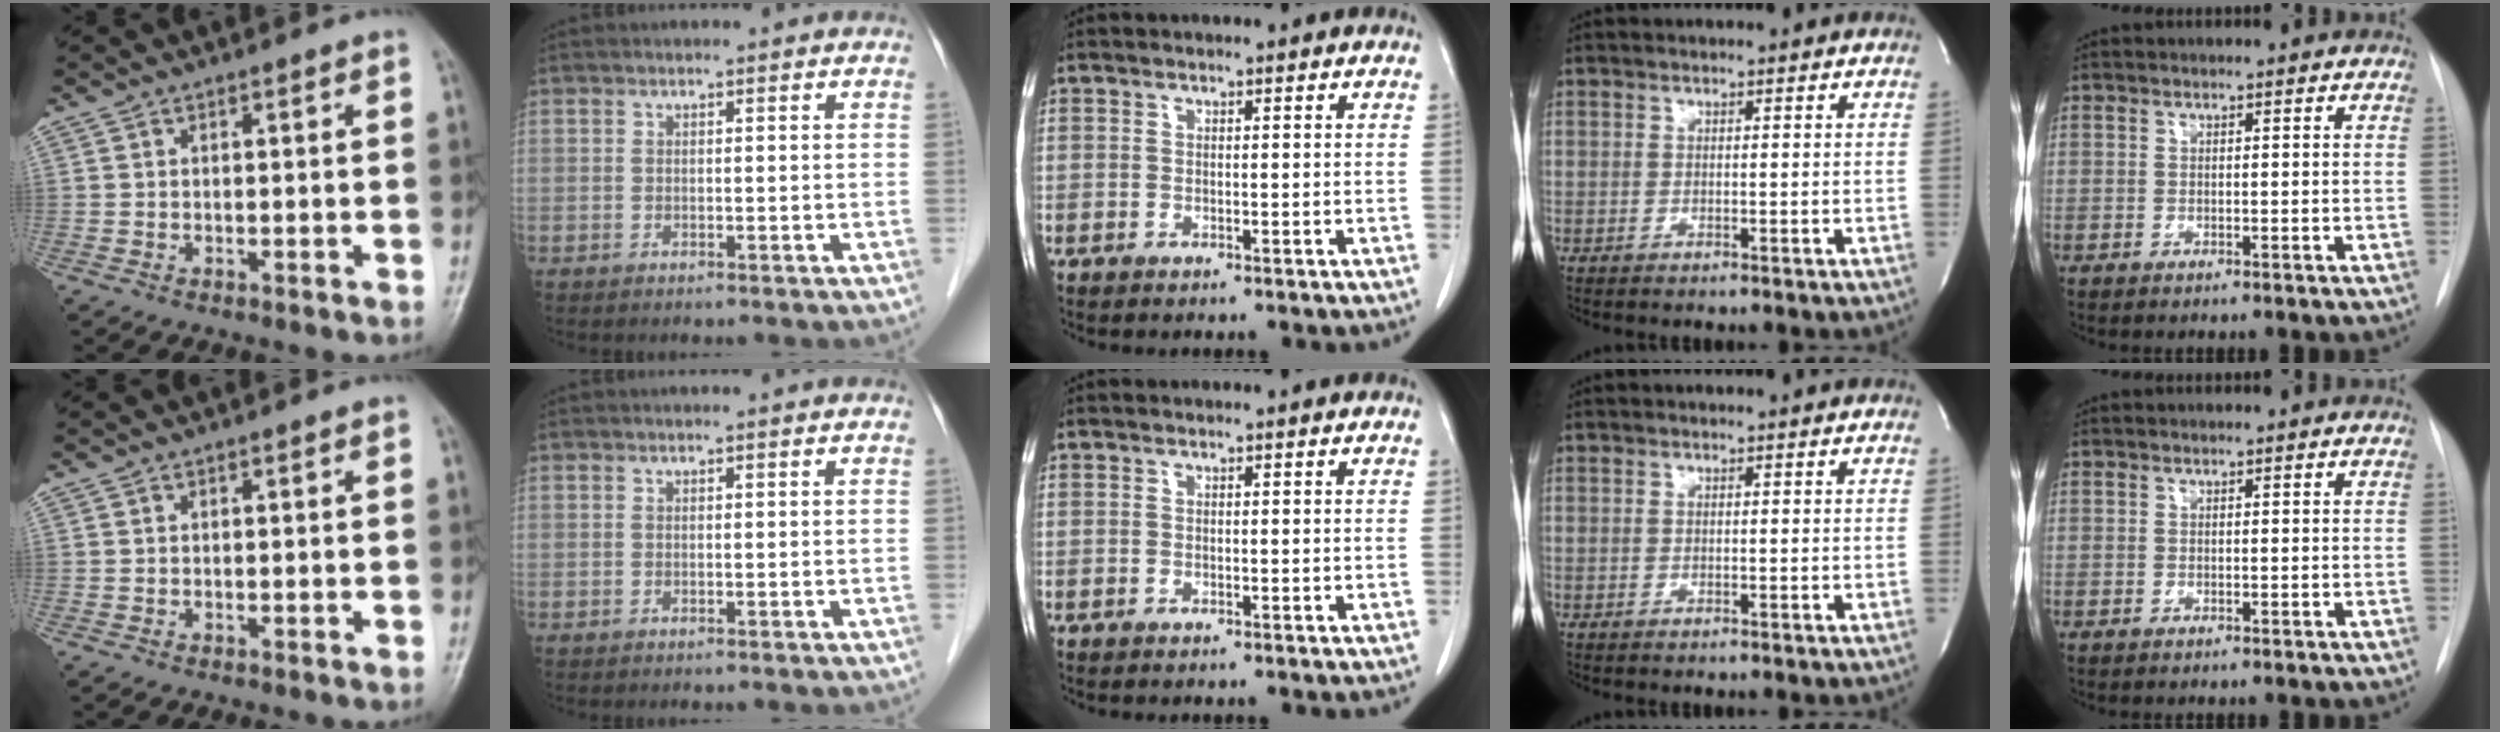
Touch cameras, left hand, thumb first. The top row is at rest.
{}